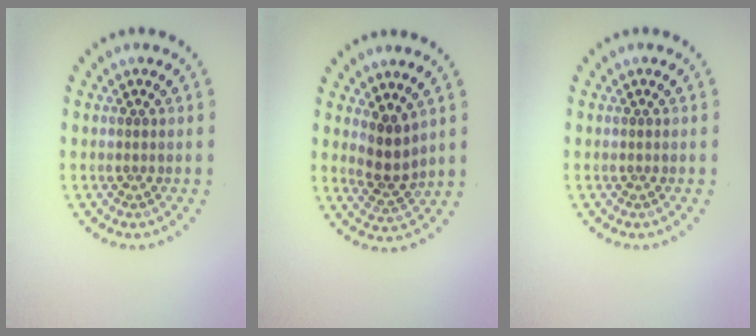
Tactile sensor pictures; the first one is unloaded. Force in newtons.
{"total": 2.6, "press": 2.1, "slide": 1.6}
{"total": 0.0}